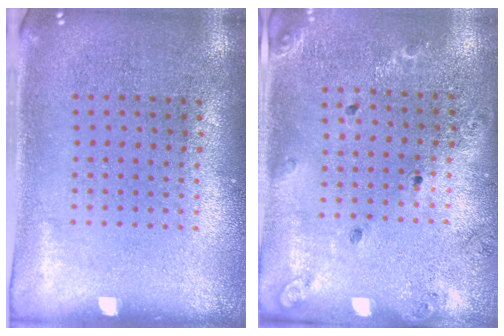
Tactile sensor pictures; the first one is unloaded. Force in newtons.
{"total": 1.3, "press": 1.3, "slide": 0.3}